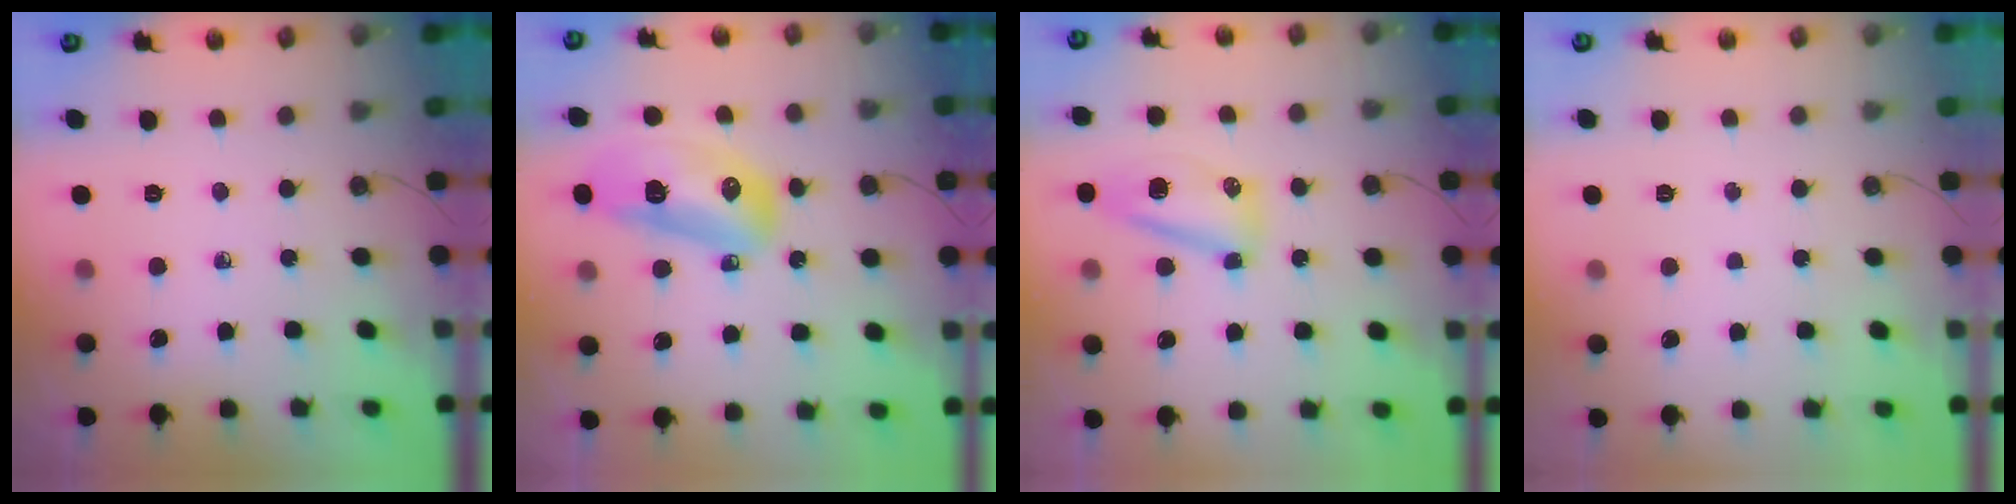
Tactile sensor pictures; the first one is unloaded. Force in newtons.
{"total": 14.2, "press": 14.2, "slide": 1.5}
{"total": 13.3, "press": 11.6, "slide": 6.6}
{"total": 0.9, "press": 0.9, "slide": 0.0}